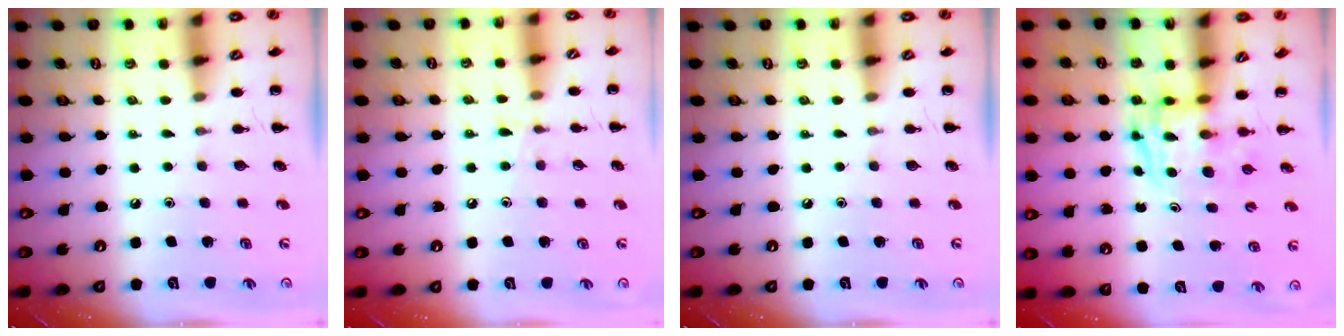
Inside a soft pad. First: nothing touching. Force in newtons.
{"total": 6.5, "press": 6.2, "slide": 2.2}
{"total": 0.0}
{"total": 3.3, "press": 3.2, "slide": 0.6}